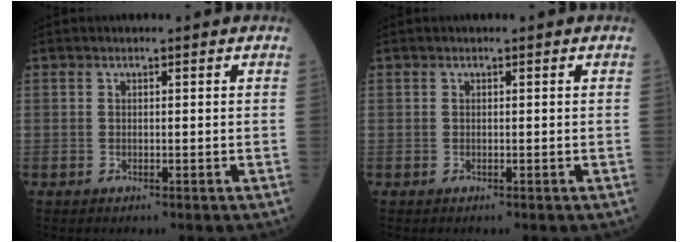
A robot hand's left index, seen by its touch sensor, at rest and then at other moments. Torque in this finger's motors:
{"motor_torque": [0.00, 0.00, 0.00, 0.00]}